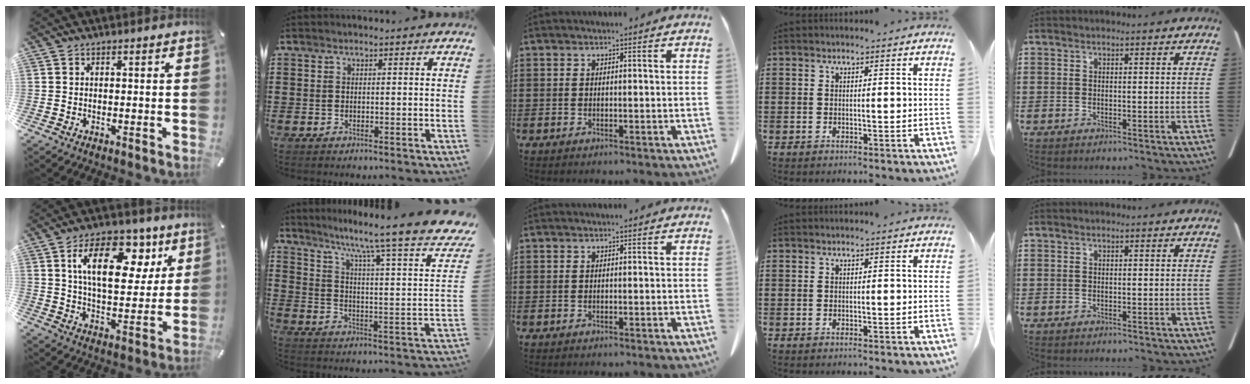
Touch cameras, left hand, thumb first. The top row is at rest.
{"thumb": {"total": 17.9, "force": [7.6, 10.0, 12.7], "torque": [-0.197, -0.012, 0.125]}, "index": {"total": 9.5, "force": [7.5, -0.4, 5.9], "torque": [-0.124, -0.066, 0.109]}}